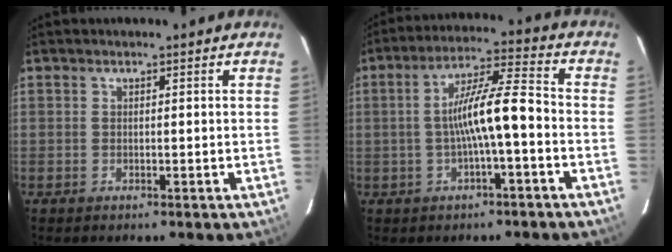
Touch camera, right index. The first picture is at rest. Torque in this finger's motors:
{"motor_torque": [0.43, -0.09, 0.68, 0.19]}